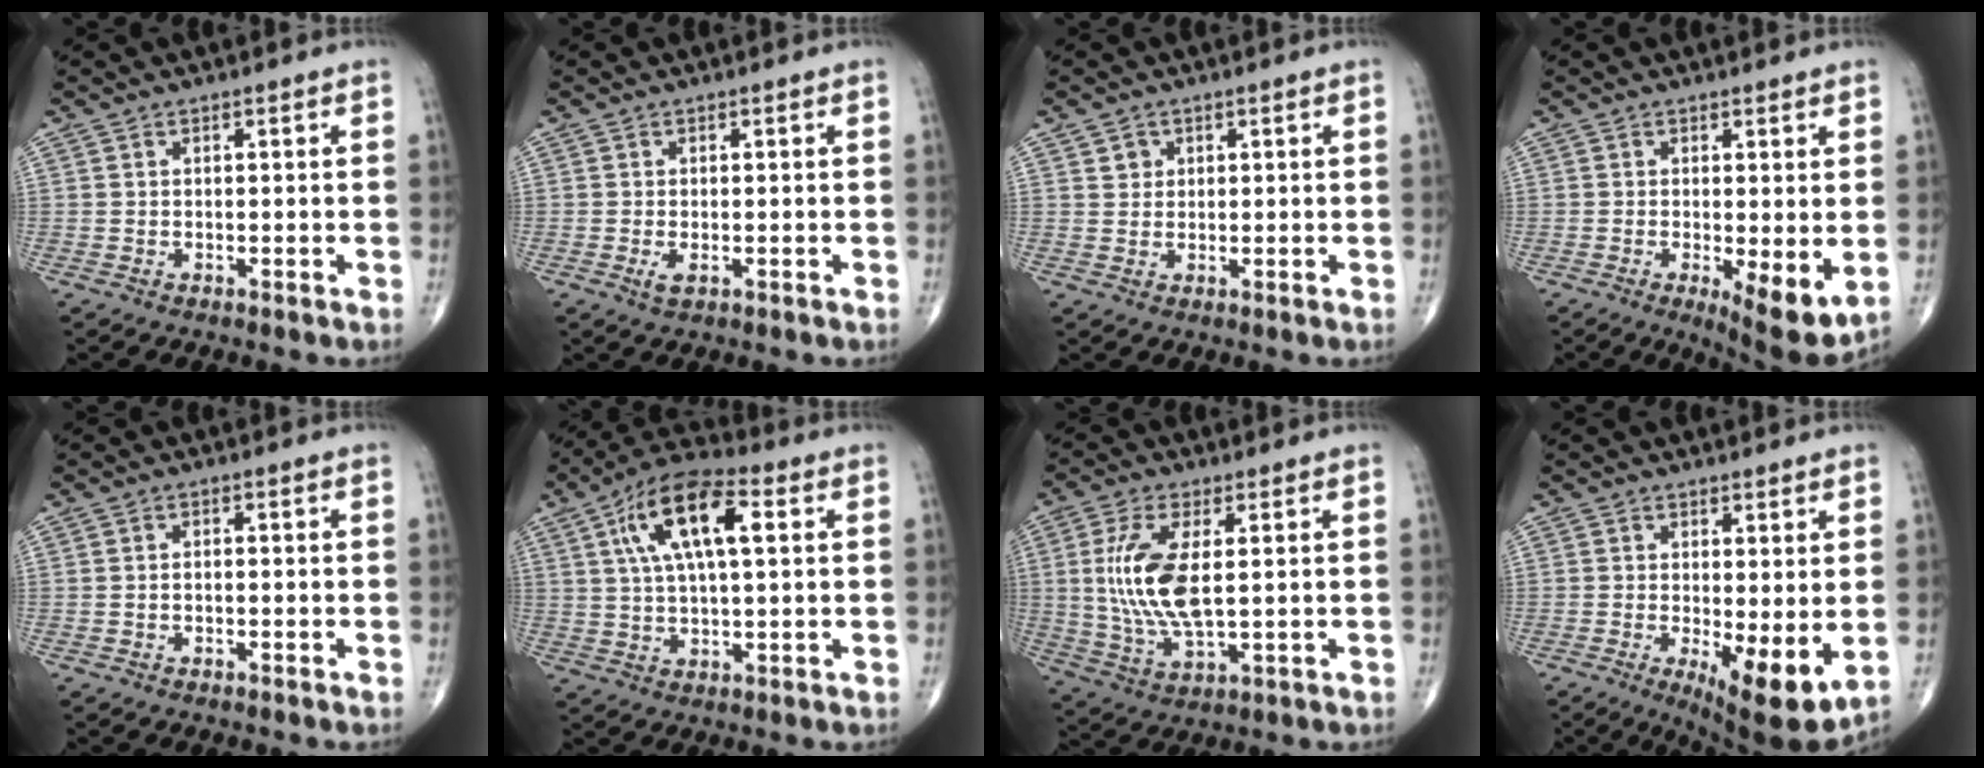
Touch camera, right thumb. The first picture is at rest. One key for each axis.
{"total": 1.7, "fx": -0.5, "fy": 0.8, "fz": 1.5, "tx": -0.033, "ty": -0.005, "tz": -0.009}
{"total": 2.0, "fx": 0.9, "fy": 1.8, "fz": 0.4, "tx": 0.005, "ty": -0.004, "tz": 0.012}
{"total": 7.9, "fx": -1.2, "fy": 2.5, "fz": 7.4, "tx": -0.109, "ty": -0.024, "tz": -0.015}
{"total": 0.8, "fx": -0.3, "fy": 0.5, "fz": 0.6, "tx": -0.012, "ty": 0.004, "tz": -0.005}
{"total": 14.6, "fx": 4.2, "fy": 5.8, "fz": 12.6, "tx": -0.227, "ty": 0.019, "tz": 0.067}
{"total": 12.4, "fx": 1.5, "fy": 5.0, "fz": 11.3, "tx": -0.243, "ty": -0.014, "tz": 0.036}
{"total": 9.6, "fx": -1.3, "fy": 3.0, "fz": 9.1, "tx": -0.134, "ty": -0.027, "tz": -0.013}